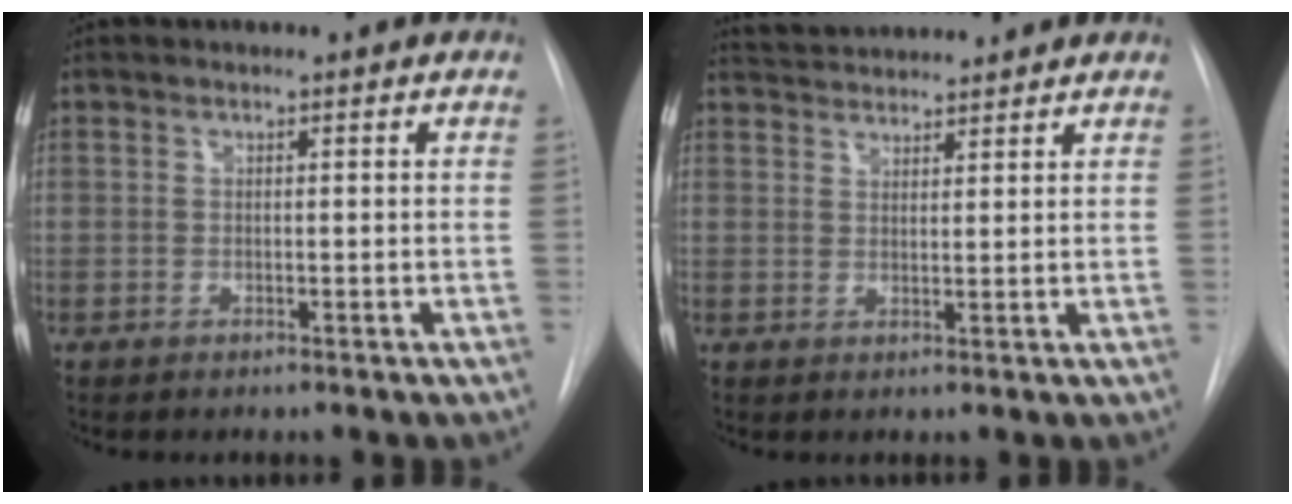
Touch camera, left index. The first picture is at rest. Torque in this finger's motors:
{"motor_torque": [-0.46, -1.11, 0.14, 0.04]}